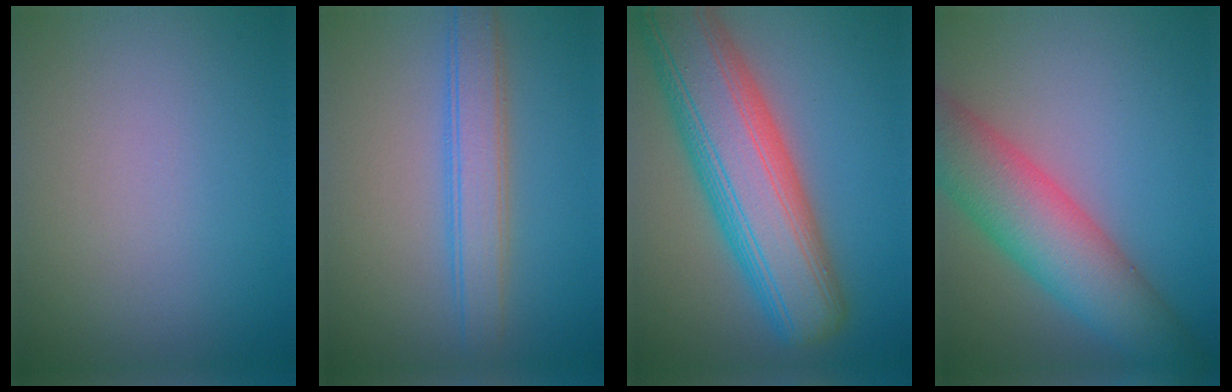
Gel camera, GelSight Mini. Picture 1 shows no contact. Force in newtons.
{"total": 3.9, "press": 3.9, "slide": 0.1}
{"total": 12.1, "press": 12.1, "slide": 0.7}
{"total": 8.7, "press": 8.7, "slide": 0.5}